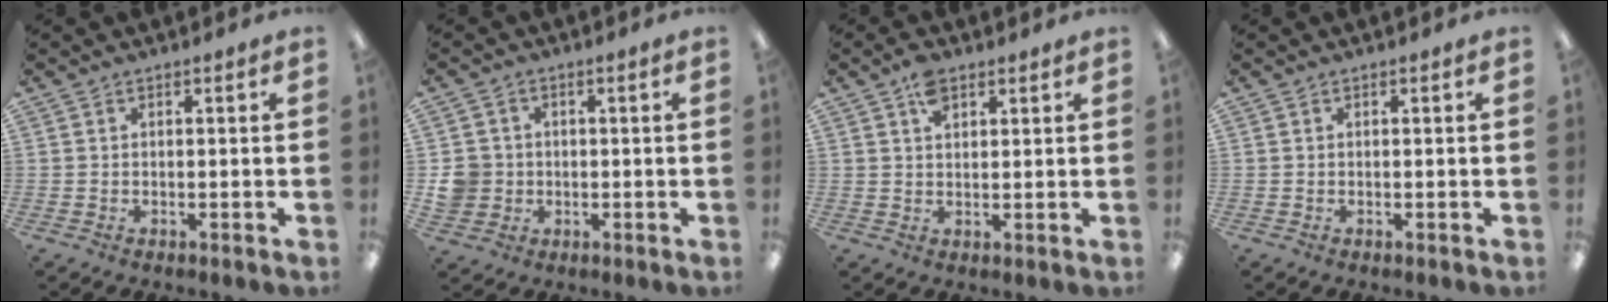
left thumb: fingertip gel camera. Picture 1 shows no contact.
{"total": 6.1, "force": [-0.3, 5.8, 1.9], "torque": [-0.048, 0.014, -0.003]}
{"total": 4.3, "force": [2.6, 2.4, 2.5], "torque": [-0.040, -0.004, 0.045]}
{"total": 0.0}